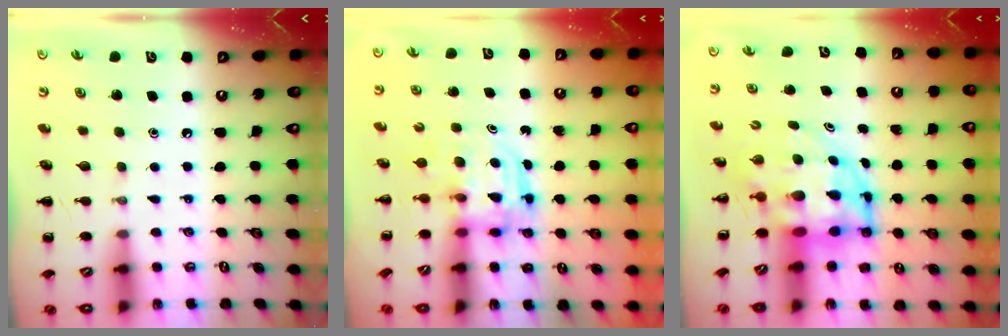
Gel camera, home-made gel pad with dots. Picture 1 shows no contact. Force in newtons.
{"total": 3.2, "press": 3.2, "slide": 0.2}
{"total": 7.3, "press": 7.0, "slide": 1.9}